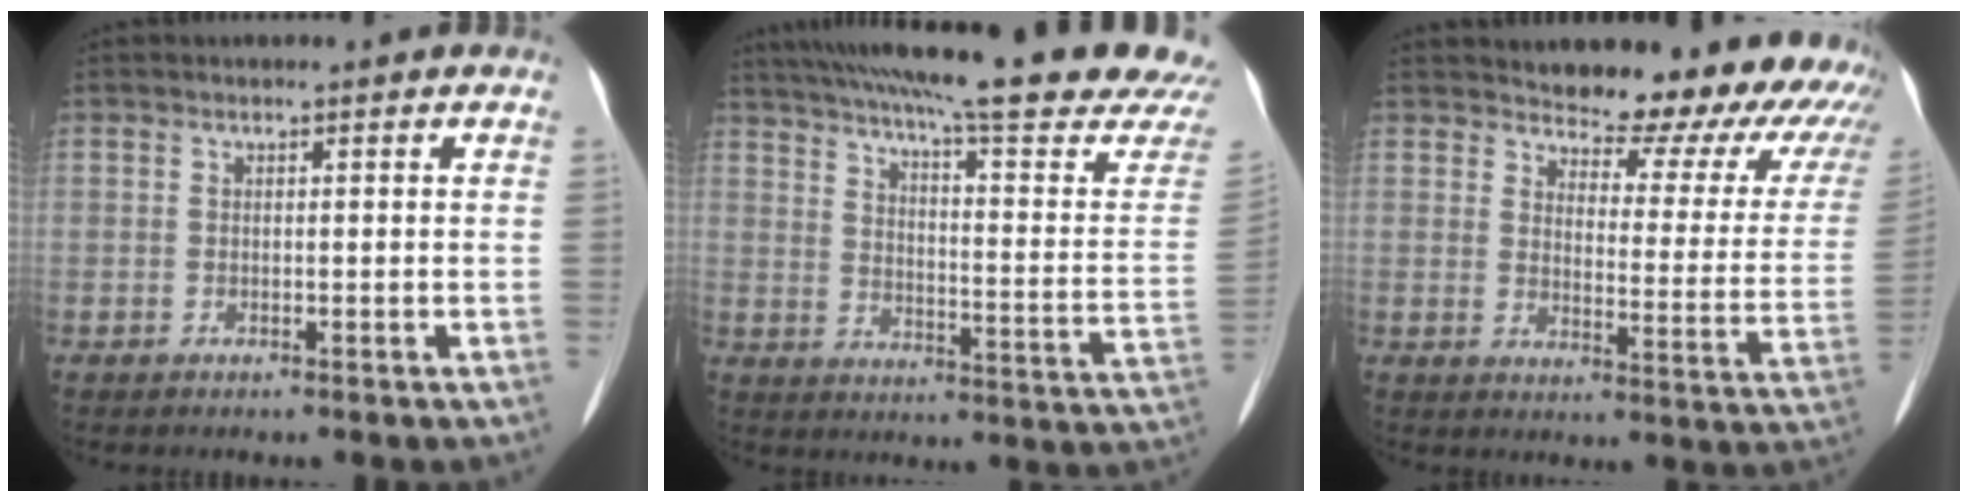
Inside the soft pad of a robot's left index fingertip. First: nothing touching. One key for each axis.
{"total": 27.7, "fx": 23.7, "fy": 1.0, "fz": 14.2, "tx": -0.224, "ty": -0.054, "tz": 0.304}
{"total": 19.7, "fx": 17.2, "fy": 4.8, "fz": 8.1, "tx": -0.080, "ty": -0.063, "tz": 0.188}